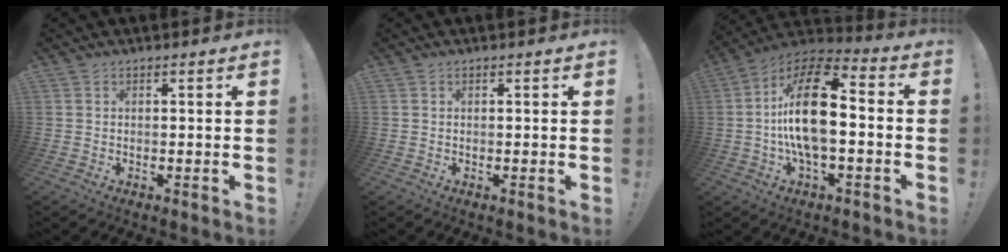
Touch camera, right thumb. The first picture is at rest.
{"total": 0.0}
{"total": 20.1, "force": [-1.0, 8.9, 18.0], "torque": [-0.325, 0.015, -0.020]}